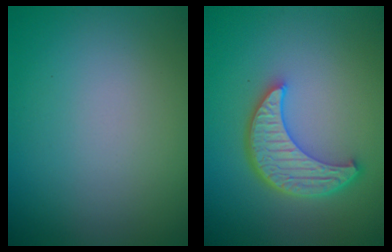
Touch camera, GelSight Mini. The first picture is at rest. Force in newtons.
{"total": 5.5, "press": 4.2, "slide": 3.6}